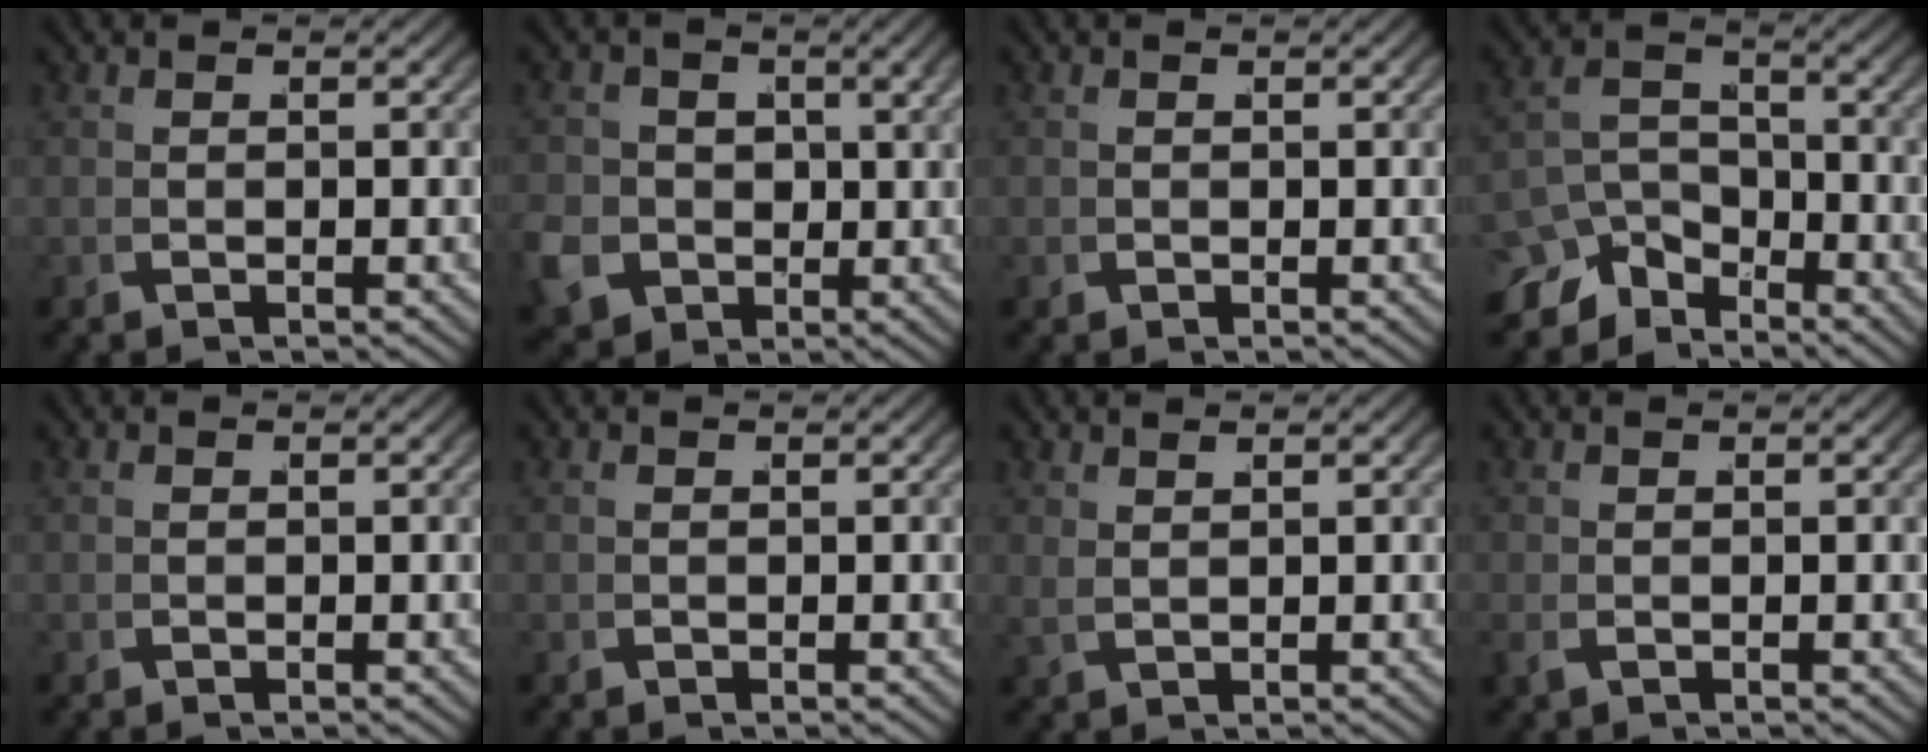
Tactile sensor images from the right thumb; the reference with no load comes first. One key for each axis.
{"total": 7.6, "fx": -1.4, "fy": 6.7, "fz": 3.4, "tx": -0.081, "ty": -0.042, "tz": -0.002}
{"total": 0.0}
{"total": 7.3, "fx": -3.5, "fy": 5.1, "fz": 3.9, "tx": -0.051, "ty": -0.028, "tz": -0.053}
{"total": 0.0}
{"total": 0.0}
{"total": 1.5, "fx": 1.5, "fy": 0.0, "fz": 0.5, "tx": -0.007, "ty": 0.001, "tz": 0.036}
{"total": 0.6, "fx": -0.1, "fy": 0.4, "fz": 0.4, "tx": -0.015, "ty": -0.003, "tz": 0.002}